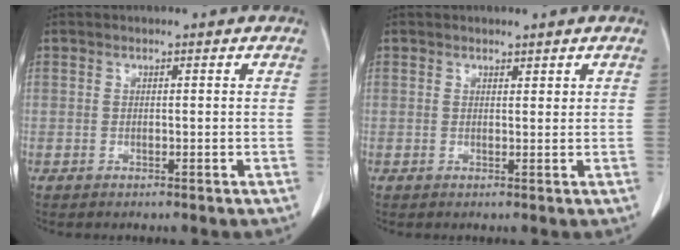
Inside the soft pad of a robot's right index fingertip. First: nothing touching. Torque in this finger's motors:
{"motor_torque": [-0.20, 0.40, -0.08, -0.01]}